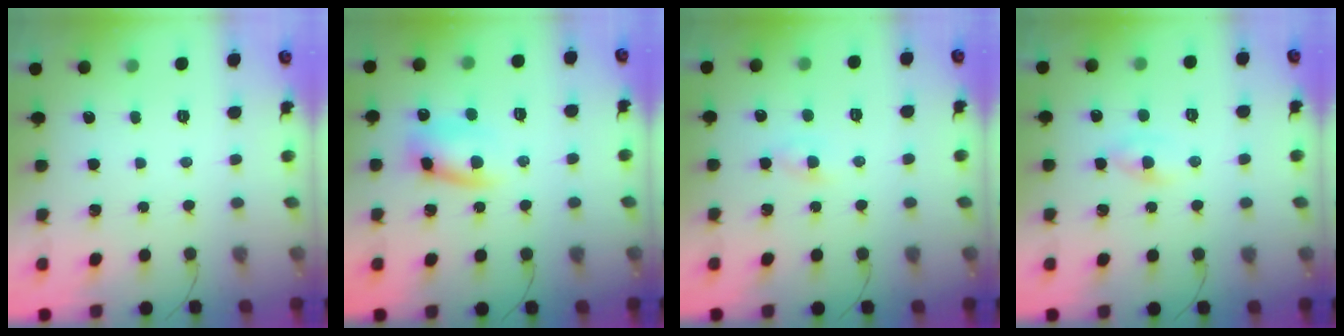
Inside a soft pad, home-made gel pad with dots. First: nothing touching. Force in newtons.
{"total": 10.4, "press": 10.3, "slide": 1.7}
{"total": 1.9, "press": 1.8, "slide": 0.6}
{"total": 1.4, "press": 1.1, "slide": 0.9}